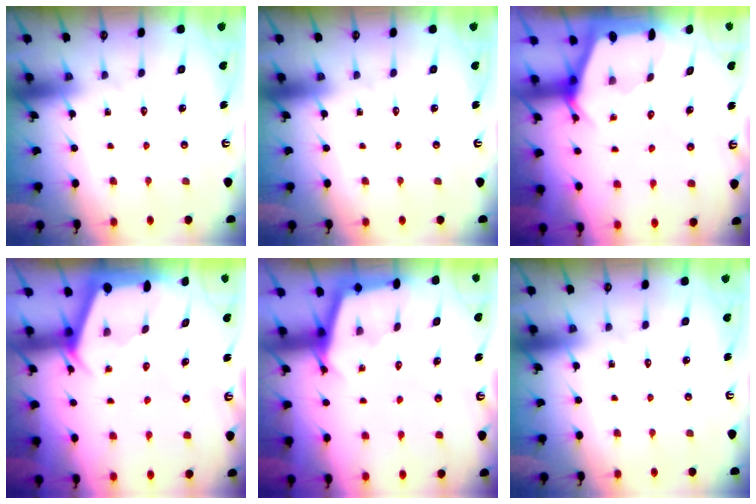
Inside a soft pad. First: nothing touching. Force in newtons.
{"total": 0.0}
{"total": 2.5, "press": 2.5, "slide": 0.3}
{"total": 2.4, "press": 2.3, "slide": 0.3}
{"total": 2.3, "press": 2.3, "slide": 0.2}
{"total": 0.0}